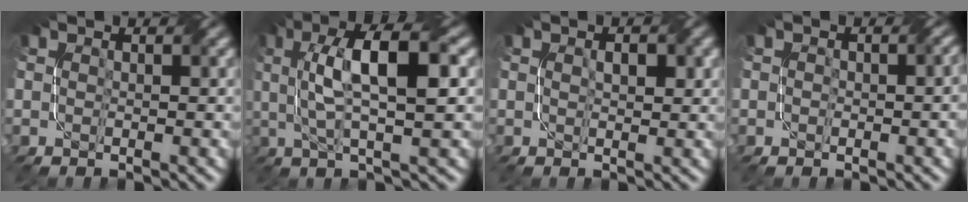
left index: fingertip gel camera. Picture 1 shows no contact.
{"total": 8.1, "force": [1.7, 2.2, 7.6], "torque": [-0.135, 0.013, 0.028]}
{"total": 1.5, "force": [0.3, 0.6, 1.3], "torque": [-0.018, -0.001, 0.005]}
{"total": 1.9, "force": [-0.1, 1.1, 1.6], "torque": [-0.020, 0.002, 0.000]}